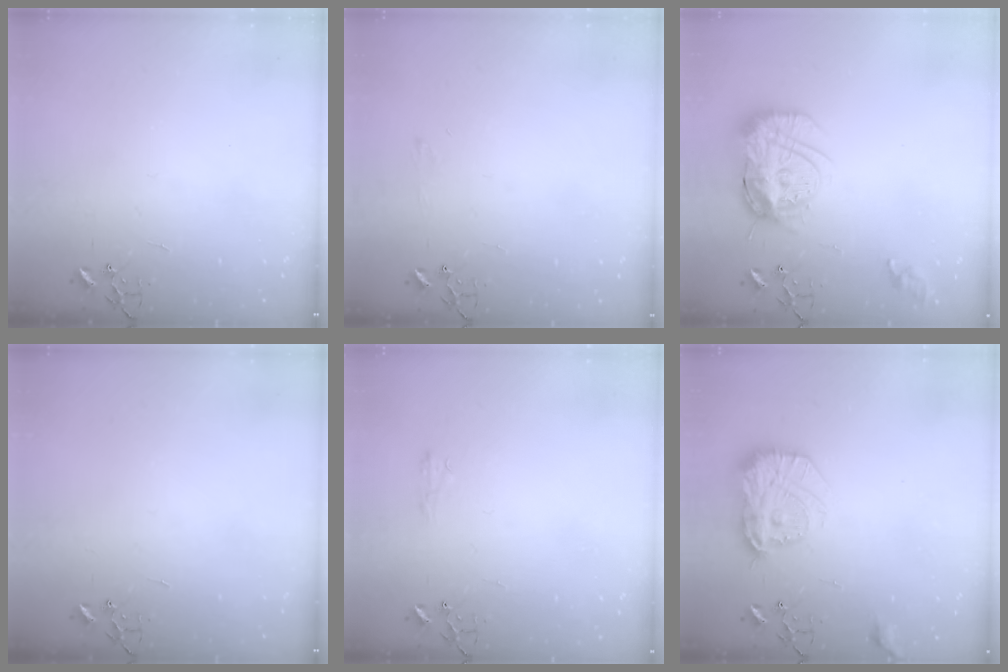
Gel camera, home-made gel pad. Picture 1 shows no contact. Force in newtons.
{"total": 4.2, "press": 4.2, "slide": 0.6}
{"total": 17.6, "press": 17.5, "slide": 1.6}
{"total": 0.0}
{"total": 5.2, "press": 5.2, "slide": 0.7}
{"total": 17.2, "press": 17.2, "slide": 1.1}